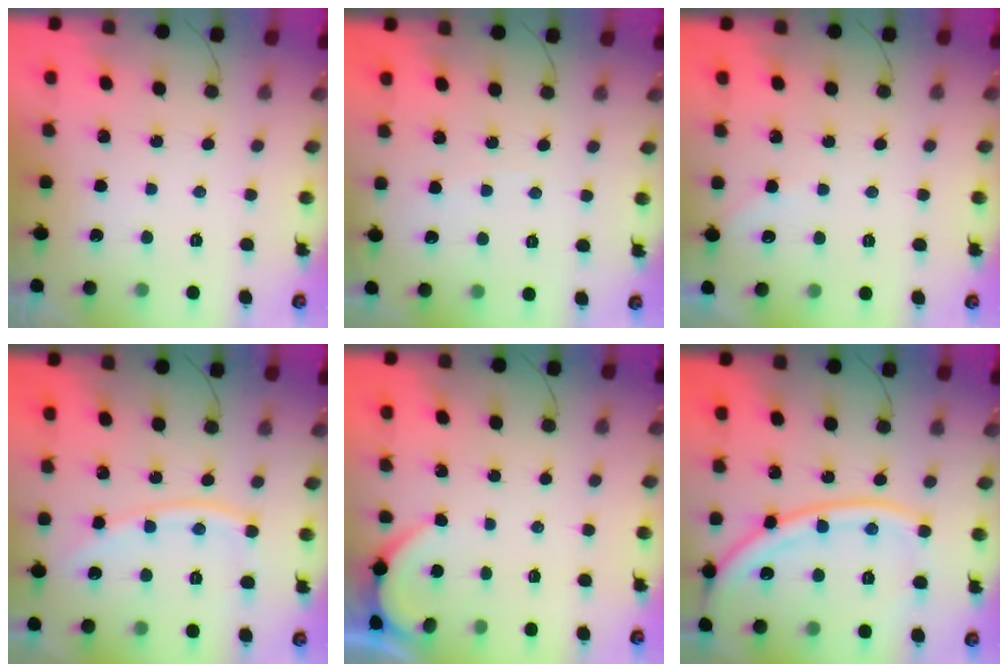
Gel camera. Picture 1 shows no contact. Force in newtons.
{"total": 2.9, "press": 2.9, "slide": 0.4}
{"total": 3.1, "press": 3.1, "slide": 0.5}
{"total": 11.8, "press": 11.7, "slide": 1.3}
{"total": 1.3, "press": 1.3, "slide": 0.2}
{"total": 16.5, "press": 16.4, "slide": 1.8}